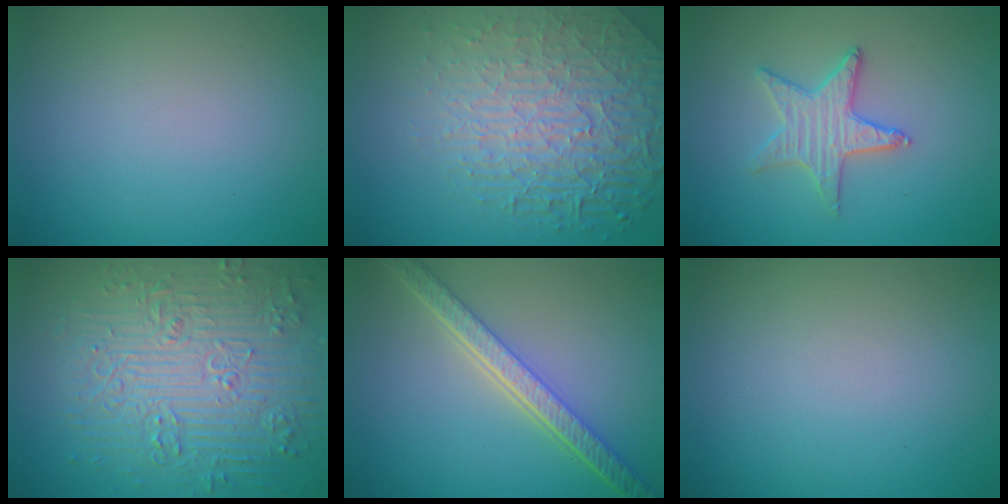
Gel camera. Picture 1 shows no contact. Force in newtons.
{"total": 8.4, "press": 5.7, "slide": 6.2}
{"total": 3.0, "press": 3.0, "slide": 0.1}
{"total": 9.4, "press": 6.8, "slide": 6.5}
{"total": 5.8, "press": 4.4, "slide": 3.8}
{"total": 0.0}